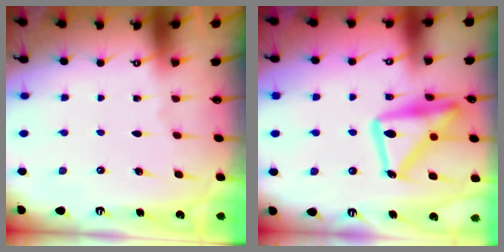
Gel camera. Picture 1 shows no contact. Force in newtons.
{"total": 20.6, "press": 20.5, "slide": 1.5}